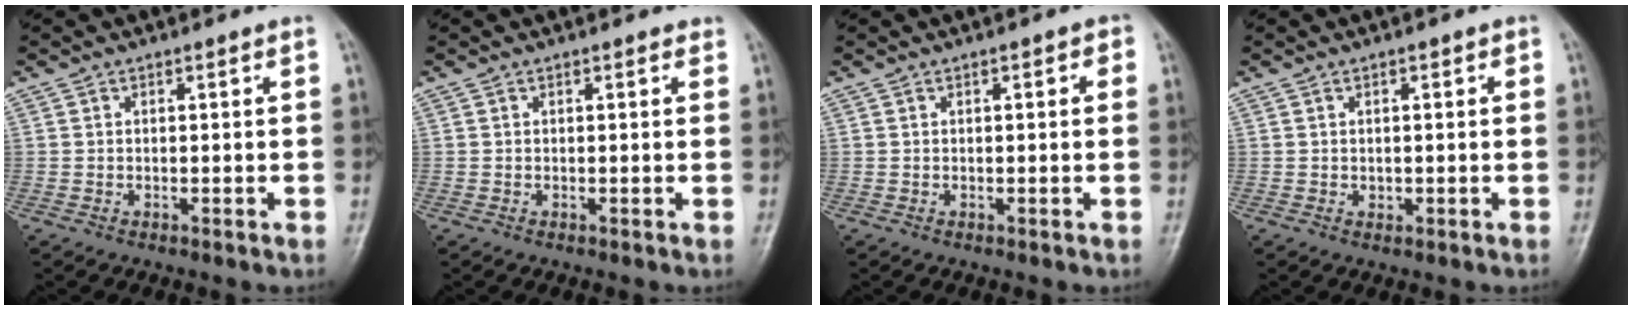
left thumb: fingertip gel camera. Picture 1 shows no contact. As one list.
[{"total": 0.7, "force": [0.5, 0.4, 0.2], "torque": [0.000, -0.001, 0.002]}, {"total": 1.4, "force": [0.3, 0.6, 1.2], "torque": [-0.012, 0.003, 0.001]}, {"total": 1.1, "force": [0.1, 1.0, 0.6], "torque": [0.000, 0.000, 0.003]}]